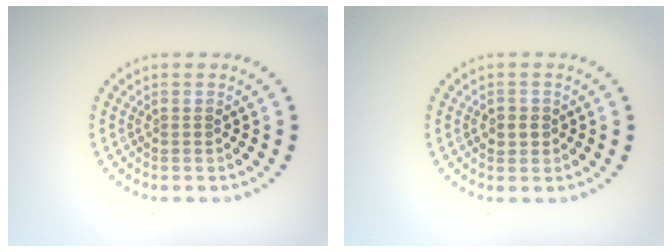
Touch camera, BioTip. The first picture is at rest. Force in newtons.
{"total": 1.4, "press": 1.4, "slide": 0.3}